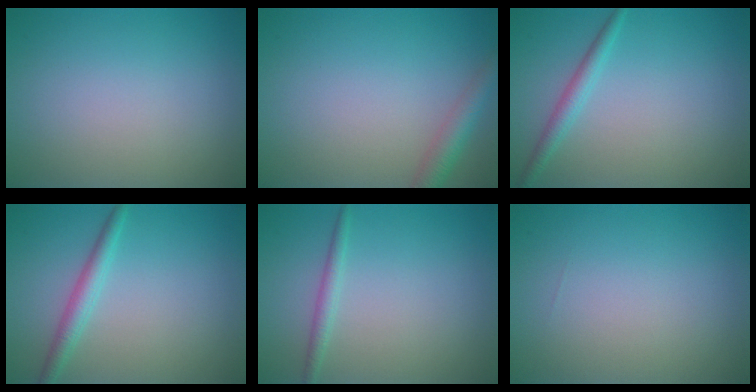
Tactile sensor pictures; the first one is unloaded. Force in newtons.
{"total": 2.5, "press": 2.5, "slide": 0.1}
{"total": 1.8, "press": 1.8, "slide": 0.0}
{"total": 2.2, "press": 2.2, "slide": 0.0}
{"total": 1.3, "press": 1.3, "slide": 0.1}
{"total": 0.0}